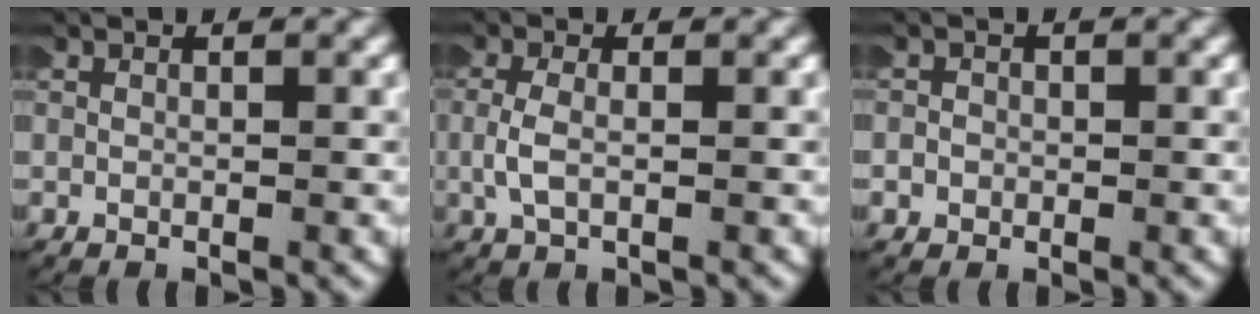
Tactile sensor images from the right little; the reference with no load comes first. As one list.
[{"total": 1.9, "force": [0.0, 1.0, 1.6], "torque": [-0.048, 0.001, -0.003]}, {"total": 2.2, "force": [-0.7, 2.1, 0.1], "torque": [-0.012, 0.005, -0.021]}]